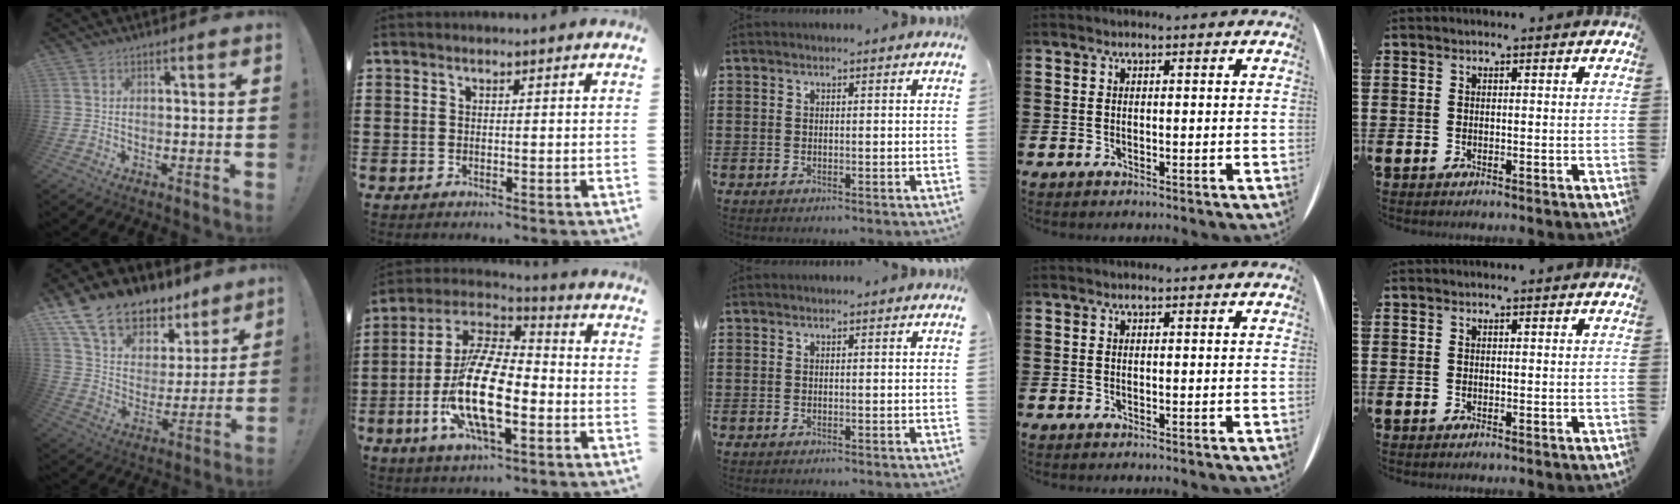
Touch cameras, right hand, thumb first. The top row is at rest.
{"thumb": {"total": 14.9, "force": [11.3, 8.2, 5.4], "torque": [-0.101, -0.082, 0.214]}, "index": {"total": 15.5, "force": [-4.2, 6.3, 13.5], "torque": [-0.303, -0.007, -0.083]}}